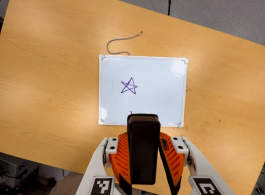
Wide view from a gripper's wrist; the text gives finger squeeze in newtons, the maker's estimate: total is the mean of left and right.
{"total": 6.4, "left": 5.0, "right": 7.8}